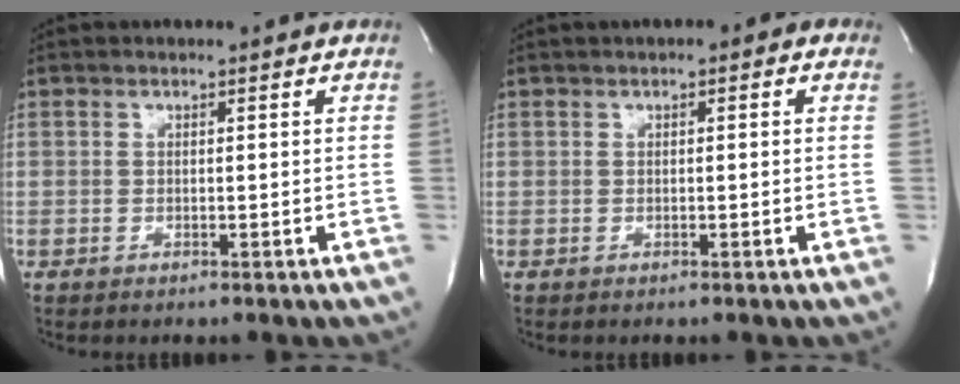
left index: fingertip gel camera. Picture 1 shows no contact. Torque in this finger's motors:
{"motor_torque": [0.43, -1.20, 0.29, 0.01]}